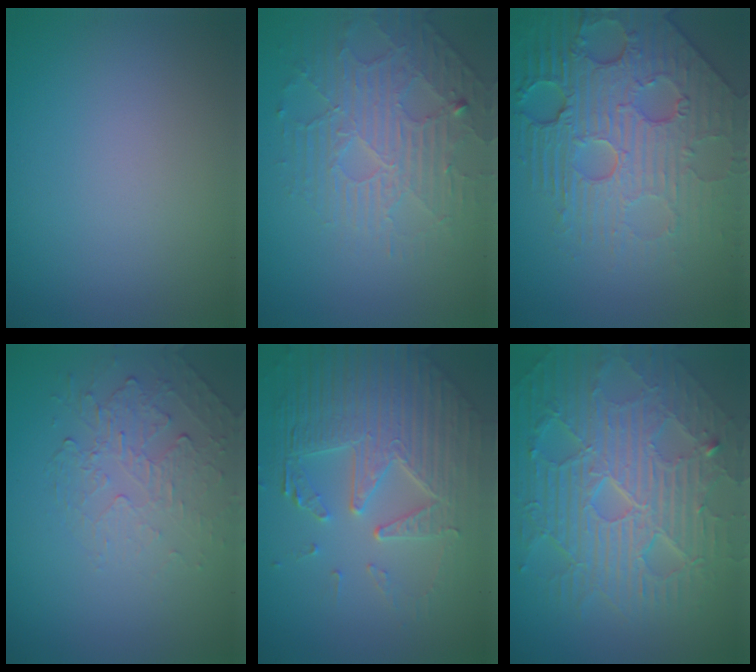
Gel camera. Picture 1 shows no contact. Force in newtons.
{"total": 4.6, "press": 3.6, "slide": 3.0}
{"total": 8.1, "press": 6.1, "slide": 5.4}
{"total": 2.2, "press": 1.1, "slide": 1.9}
{"total": 7.1, "press": 5.2, "slide": 4.8}
{"total": 10.5, "press": 6.8, "slide": 8.0}